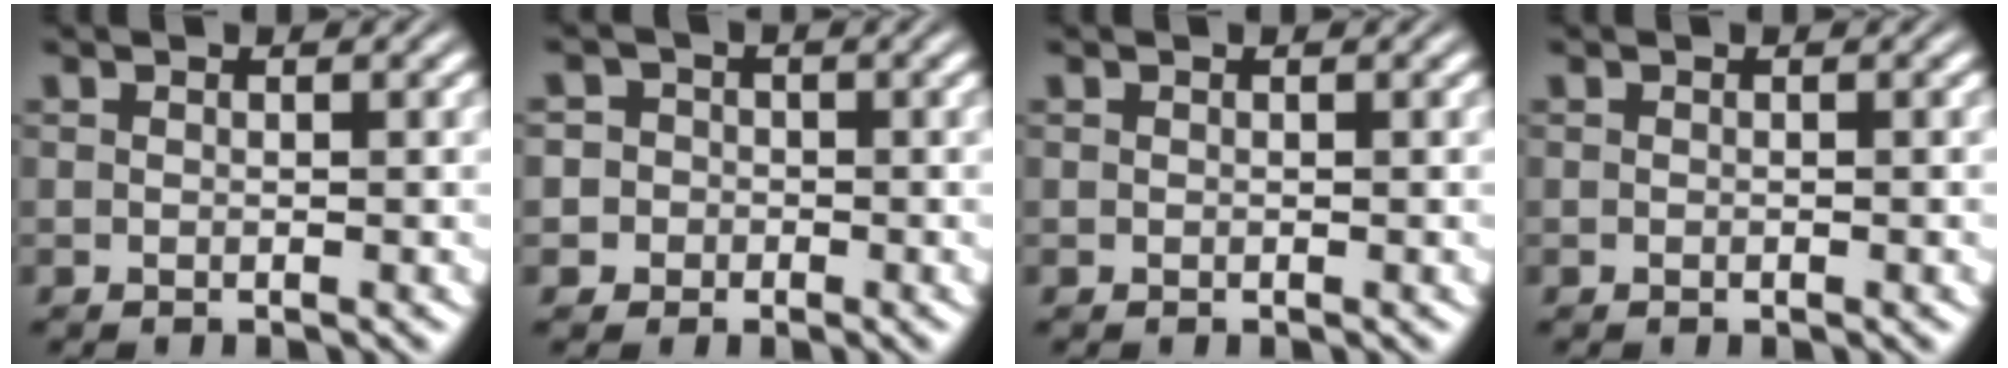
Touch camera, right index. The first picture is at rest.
{"total": 4.8, "force": [-1.0, 4.6, 0.8], "torque": [-0.022, -0.012, -0.025]}
{"total": 0.0}
{"total": 0.0}